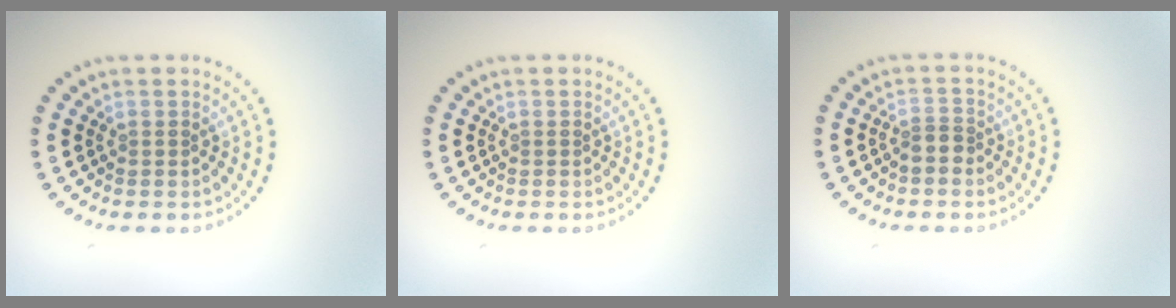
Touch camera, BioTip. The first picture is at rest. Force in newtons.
{"total": 0.0}
{"total": 1.6, "press": 1.2, "slide": 1.0}